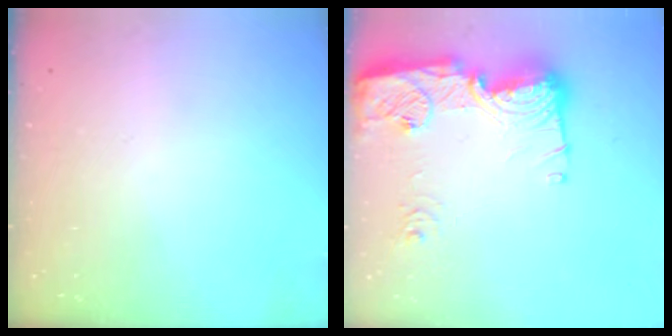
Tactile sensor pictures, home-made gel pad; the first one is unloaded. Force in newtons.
{"total": 18.9, "press": 18.8, "slide": 1.7}